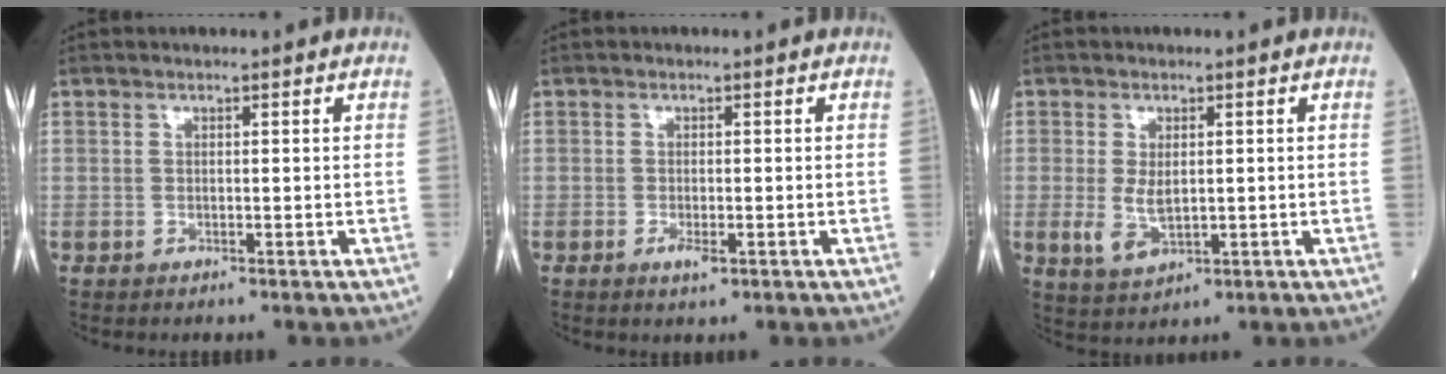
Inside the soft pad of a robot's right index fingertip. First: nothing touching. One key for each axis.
{"total": 2.0, "fx": -0.9, "fy": 0.6, "fz": 1.7, "tx": -0.027, "ty": -0.002, "tz": -0.012}
{"total": 4.7, "fx": -0.3, "fy": 2.3, "fz": 4.1, "tx": -0.085, "ty": -0.010, "tz": 0.001}